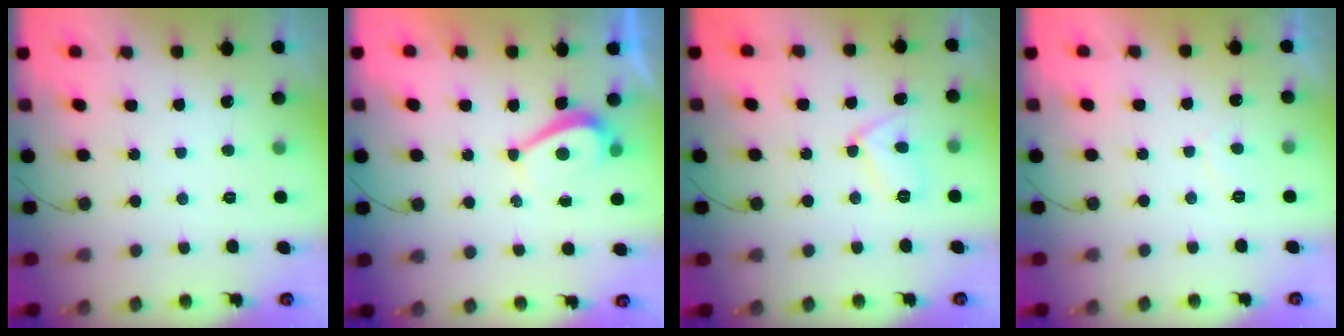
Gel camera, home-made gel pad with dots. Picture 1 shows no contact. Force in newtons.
{"total": 2.2, "press": 2.1, "slide": 0.6}
{"total": 6.5, "press": 6.5, "slide": 0.6}
{"total": 0.6, "press": 0.0, "slide": 0.6}